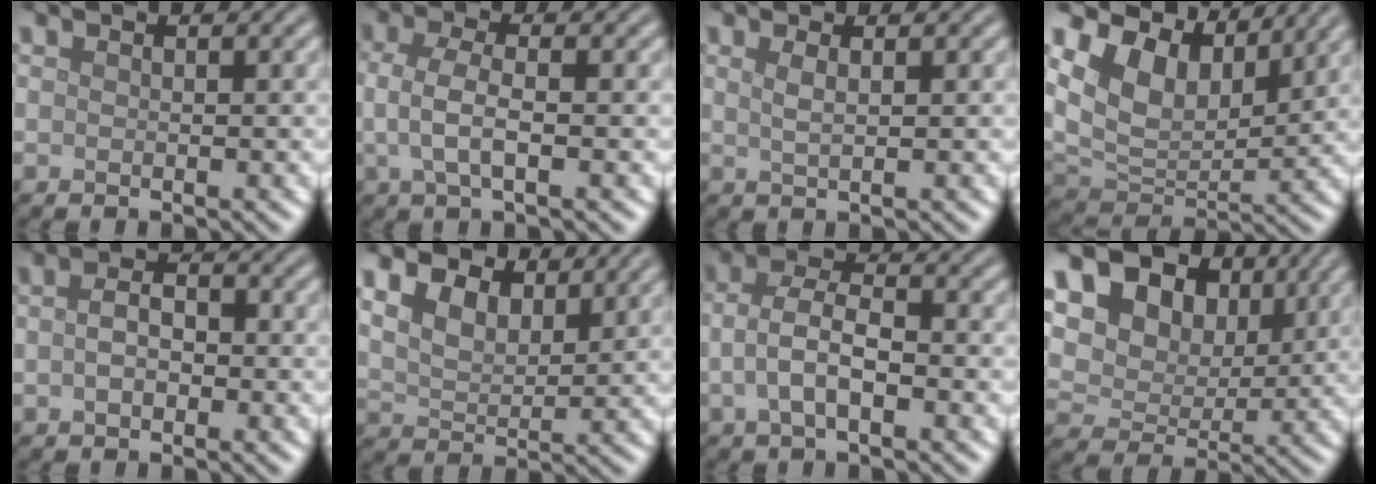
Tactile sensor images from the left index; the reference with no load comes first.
{"total": 3.2, "force": [-0.2, 1.2, 3.0], "torque": [-0.065, -0.001, -0.006]}
{"total": 1.5, "force": [0.6, 0.6, 1.2], "torque": [-0.018, 0.002, 0.009]}
{"total": 8.8, "force": [5.1, 4.7, 5.4], "torque": [-0.108, 0.004, 0.094]}
{"total": 2.4, "force": [-0.3, 1.5, 1.9], "torque": [-0.039, 0.005, -0.008]}
{"total": 5.4, "force": [3.6, 2.7, 3.0], "torque": [-0.068, 0.007, 0.045]}
{"total": 3.9, "force": [-1.0, 1.6, 3.3], "torque": [-0.072, 0.004, -0.025]}
{"total": 16.0, "force": [7.9, 11.2, 8.2], "torque": [-0.166, 0.036, 0.147]}